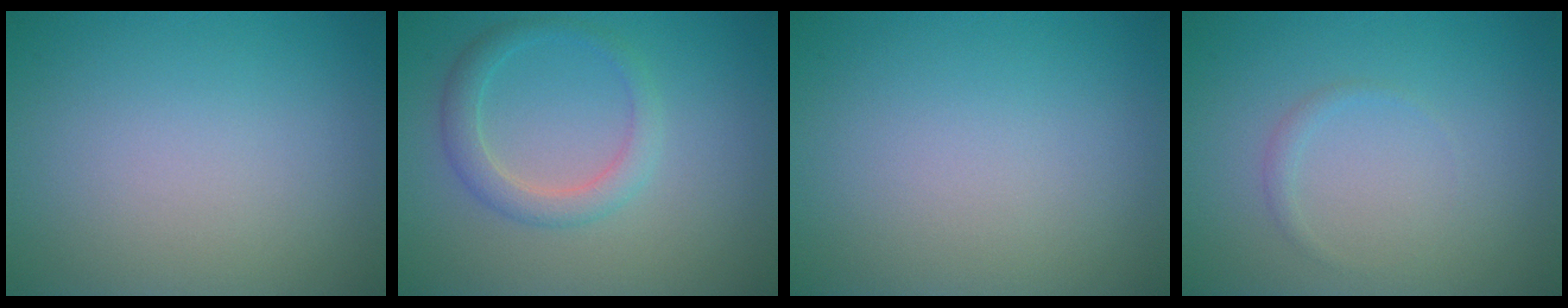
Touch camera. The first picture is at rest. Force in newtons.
{"total": 2.5, "press": 2.5, "slide": 0.1}
{"total": 0.0}
{"total": 0.7, "press": 0.7, "slide": 0.0}